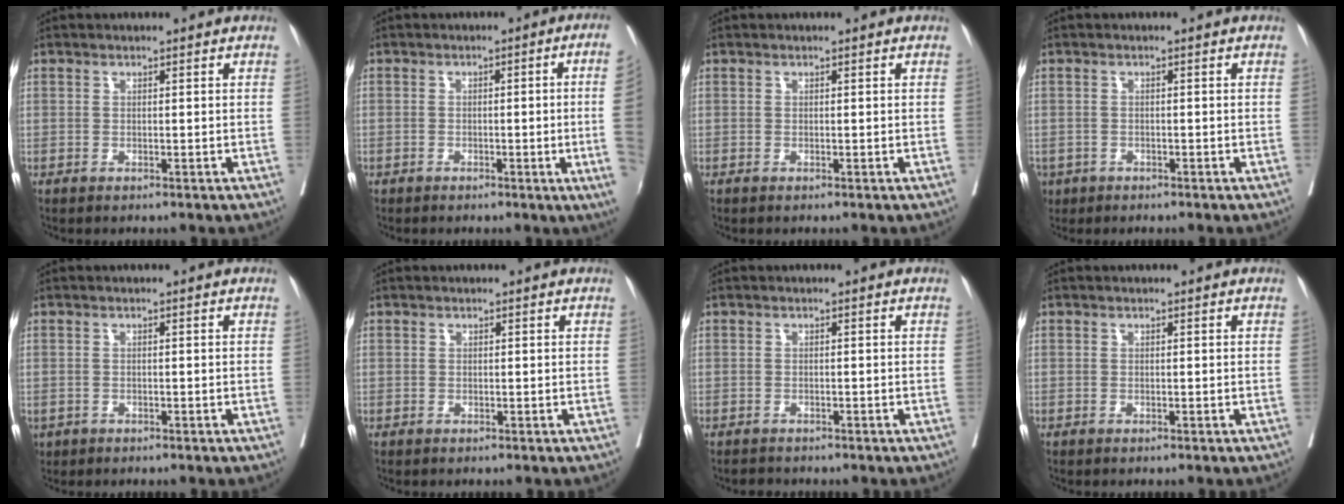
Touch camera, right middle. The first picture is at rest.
{"total": 8.1, "force": [-1.4, -1.6, 7.8], "torque": [-0.080, -0.009, -0.023]}
{"total": 0.0}
{"total": 2.9, "force": [-1.9, 2.1, 0.5], "torque": [-0.010, 0.001, -0.033]}
{"total": 1.6, "force": [-0.9, 1.2, 0.5], "torque": [-0.012, 0.000, -0.013]}
{"total": 0.0}
{"total": 1.2, "force": [-1.1, 0.5, -0.1], "torque": [-0.002, -0.003, -0.019]}
{"total": 0.0}